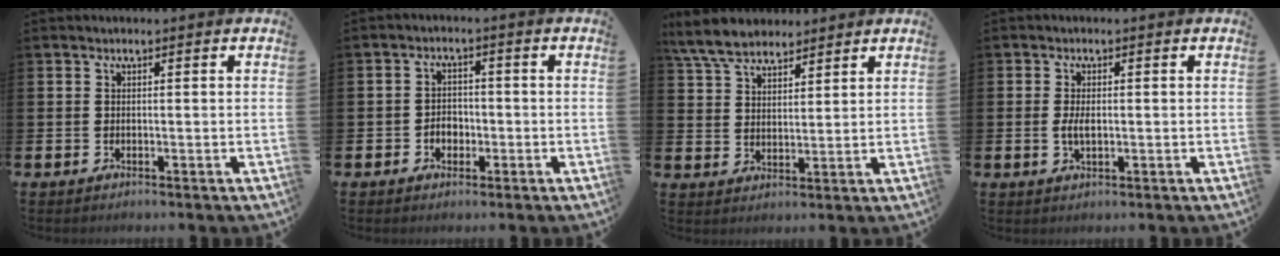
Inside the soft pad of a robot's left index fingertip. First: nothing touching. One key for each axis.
{"total": 2.6, "fx": -1.3, "fy": 2.0, "fz": 1.1, "tx": -0.015, "ty": 0.001, "tz": -0.029}
{"total": 6.3, "fx": 5.7, "fy": 2.1, "fz": 1.6, "tx": -0.060, "ty": -0.013, "tz": 0.107}
{"total": 2.2, "fx": -0.4, "fy": 1.0, "fz": 2.0, "tx": -0.029, "ty": -0.001, "tz": -0.010}